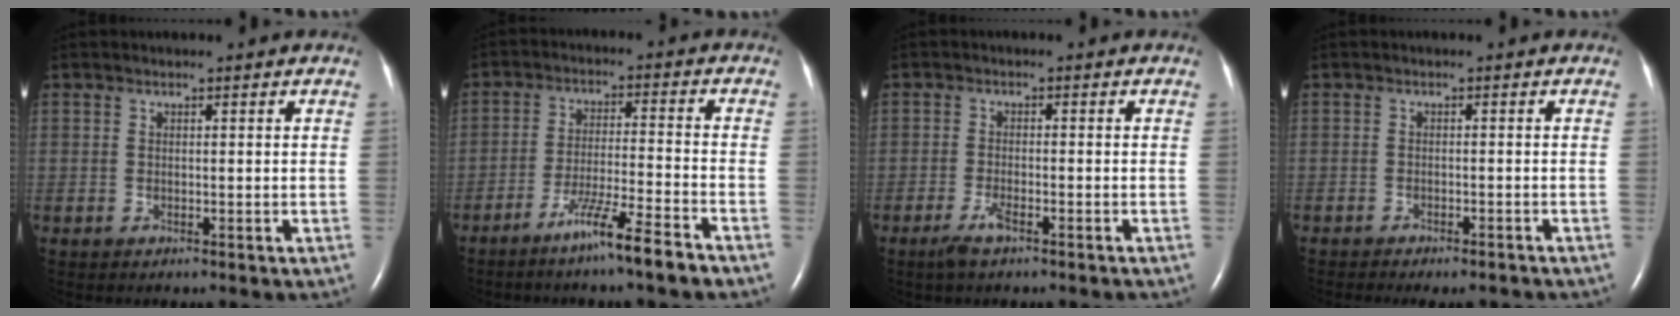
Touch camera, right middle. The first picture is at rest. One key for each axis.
{"total": 7.9, "fx": -5.7, "fy": -0.9, "fz": 5.4, "tx": -0.099, "ty": -0.020, "tz": -0.107}
{"total": 3.0, "fx": -2.2, "fy": 0.3, "fz": 2.1, "tx": -0.049, "ty": -0.004, "tz": -0.041}
{"total": 7.4, "fx": -6.5, "fy": 1.5, "fz": 3.1, "tx": -0.034, "ty": -0.008, "tz": -0.080}